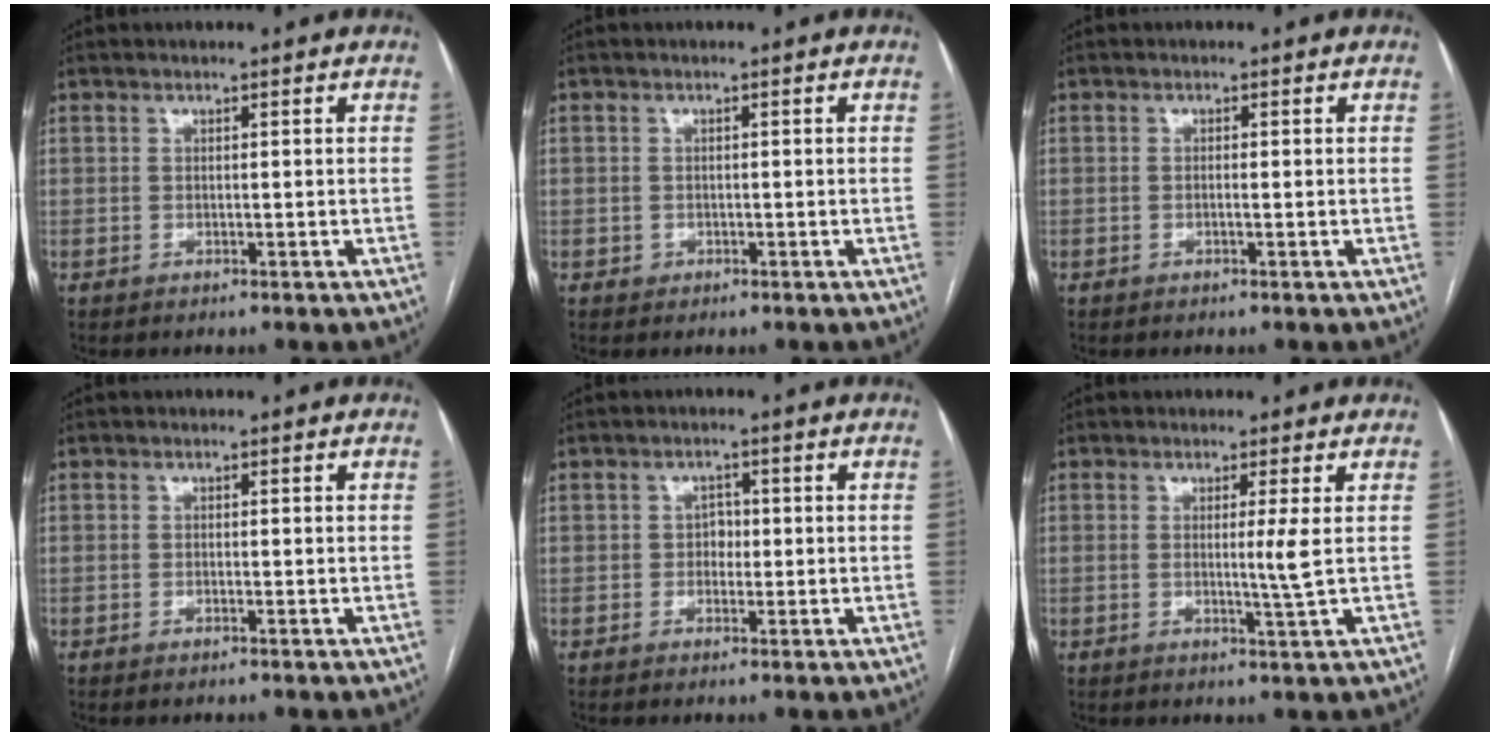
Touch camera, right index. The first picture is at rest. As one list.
[{"total": 1.2, "force": [-0.4, 1.1, 0.1], "torque": [0.001, 0.005, -0.005]}, {"total": 0.6, "force": [-0.1, 0.1, 0.6], "torque": [-0.012, 0.000, -0.002]}, {"total": 0.5, "force": [-0.4, 0.0, 0.3], "torque": [-0.009, -0.001, -0.007]}, {"total": 1.9, "force": [-0.2, 1.4, 1.2], "torque": [-0.011, 0.006, -0.004]}, {"total": 2.9, "force": [0.2, -0.9, 2.7], "torque": [-0.048, -0.009, 0.004]}]